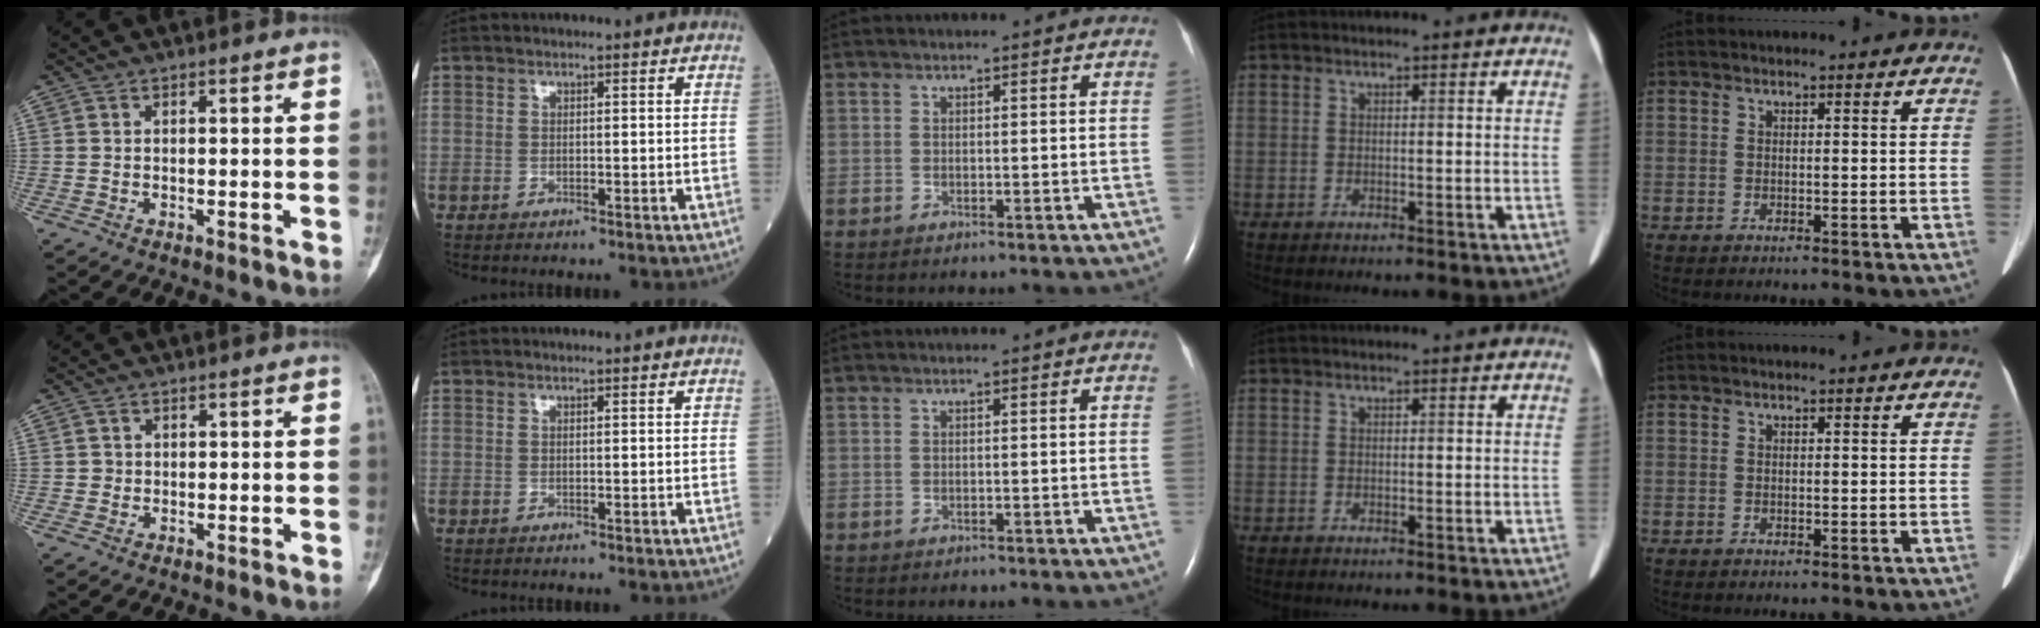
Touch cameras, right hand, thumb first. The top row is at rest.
{"thumb": {"total": 1.0, "force": [0.0, 1.0, 0.0], "torque": [0.007, 0.004, 0.000]}}